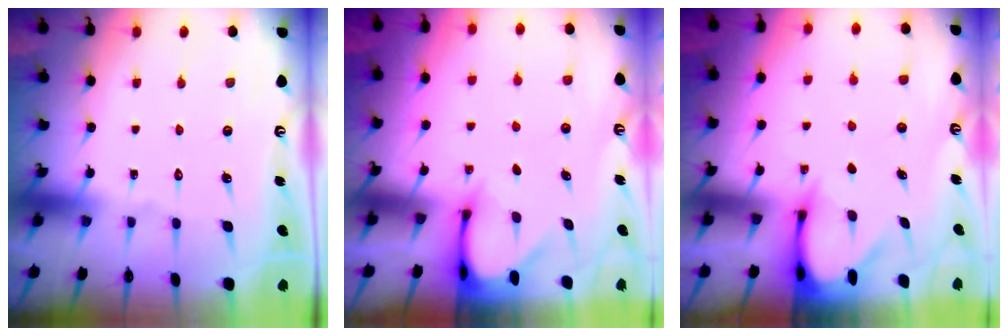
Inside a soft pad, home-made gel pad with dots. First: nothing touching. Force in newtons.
{"total": 3.2, "press": 3.2, "slide": 0.3}
{"total": 3.2, "press": 3.2, "slide": 0.3}